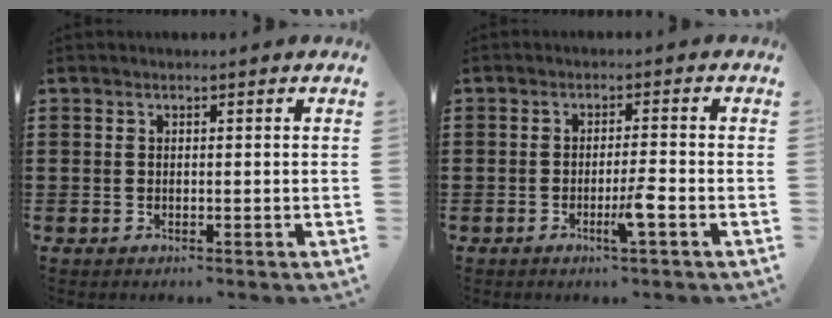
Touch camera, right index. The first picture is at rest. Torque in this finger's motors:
{"motor_torque": [0.74, 0.70, 0.29, 0.08]}